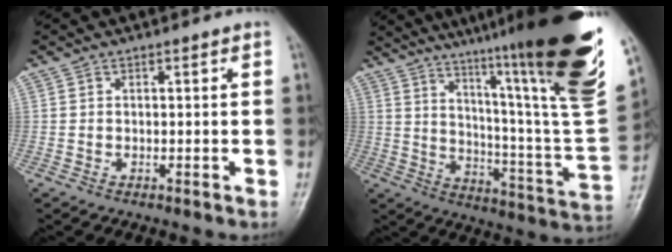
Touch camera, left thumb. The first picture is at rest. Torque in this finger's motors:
{"motor_torque": [2.29, 0.36, 1.54, -1.23, 0.46]}